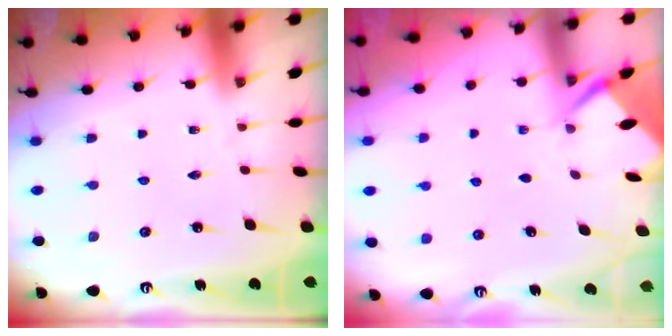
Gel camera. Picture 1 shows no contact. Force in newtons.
{"total": 2.6, "press": 2.5, "slide": 0.3}